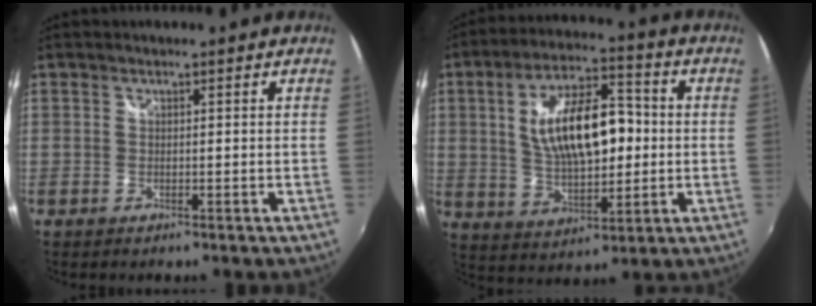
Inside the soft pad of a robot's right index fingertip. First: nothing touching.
{"total": 16.1, "force": [1.4, 7.5, 14.1], "torque": [-0.251, 0.014, 0.033]}